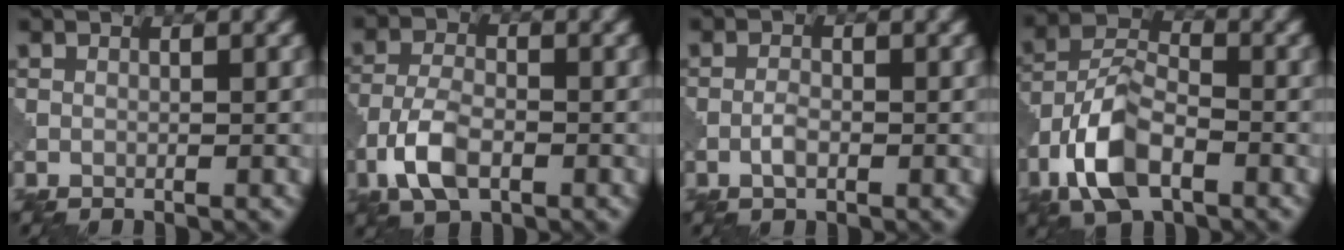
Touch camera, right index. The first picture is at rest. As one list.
[{"total": 4.9, "force": [-2.3, 2.5, 3.5], "torque": [-0.075, 0.000, -0.051]}, {"total": 1.5, "force": [-0.7, 0.6, 1.2], "torque": [-0.024, 0.001, -0.017]}, {"total": 7.8, "force": [-3.8, 4.0, 5.6], "torque": [-0.119, 0.007, -0.087]}]